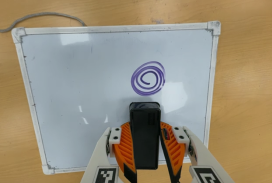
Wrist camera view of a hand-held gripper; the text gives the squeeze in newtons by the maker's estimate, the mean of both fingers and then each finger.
{"total": 9.9, "left": 8.0, "right": 11.7}